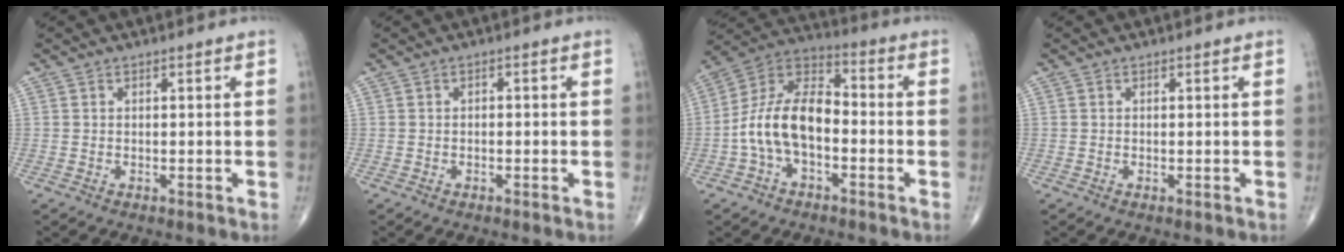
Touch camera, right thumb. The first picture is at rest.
{"total": 0.6, "force": [-0.3, 0.4, 0.3], "torque": [0.002, 0.004, -0.010]}
{"total": 13.4, "force": [-2.9, 7.7, 10.6], "torque": [-0.191, 0.047, -0.062]}
{"total": 0.0}